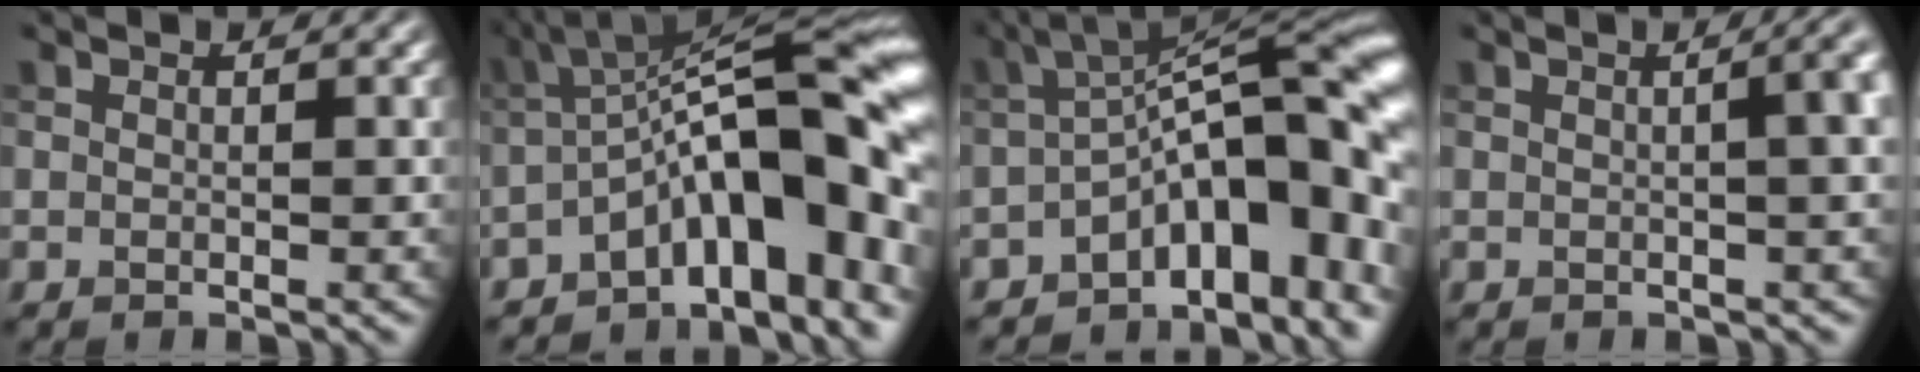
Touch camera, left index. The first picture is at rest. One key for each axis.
{"total": 14.0, "fx": -3.6, "fy": 4.5, "fz": 12.8, "tx": -0.161, "ty": 0.026, "tz": -0.062}
{"total": 12.9, "fx": -4.0, "fy": 4.9, "fz": 11.2, "tx": -0.139, "ty": 0.017, "tz": -0.065}
{"total": 6.4, "fx": 1.0, "fy": 2.8, "fz": 5.6, "tx": -0.018, "ty": 0.034, "tz": -0.004}